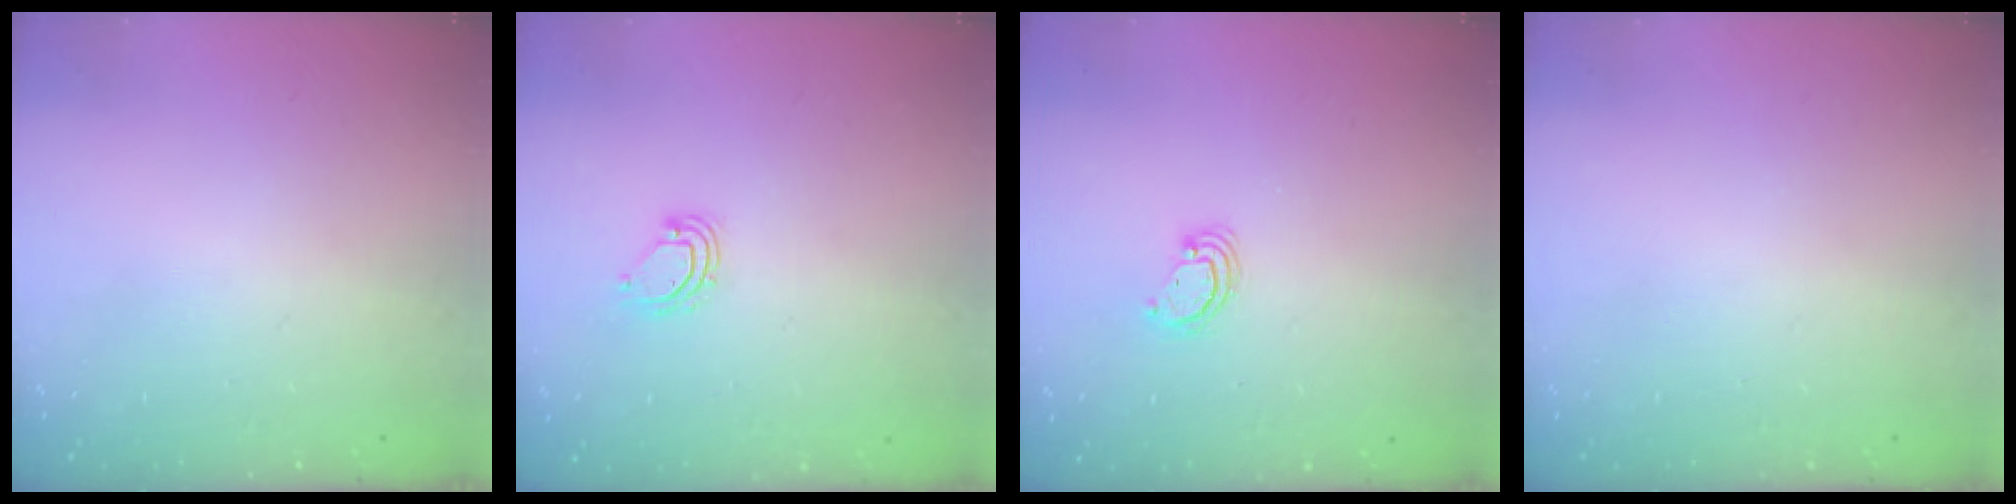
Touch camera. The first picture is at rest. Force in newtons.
{"total": 4.9, "press": 4.9, "slide": 0.4}
{"total": 3.0, "press": 2.9, "slide": 0.3}
{"total": 0.0}